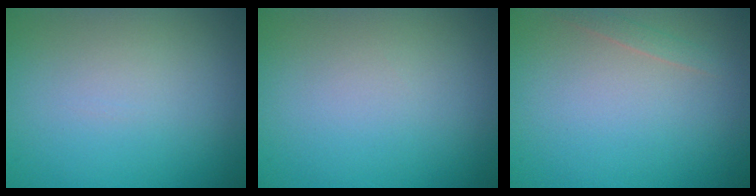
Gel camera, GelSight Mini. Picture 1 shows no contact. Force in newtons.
{"total": 0.0}
{"total": 0.9, "press": 0.9, "slide": 0.0}